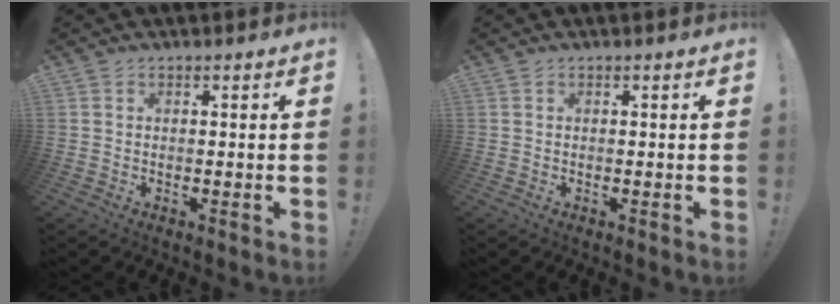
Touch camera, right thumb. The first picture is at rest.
{"total": 0.0}